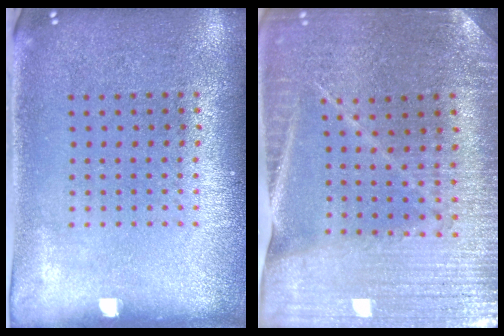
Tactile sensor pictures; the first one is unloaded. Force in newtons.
{"total": 3.0, "press": 3.0, "slide": 0.3}